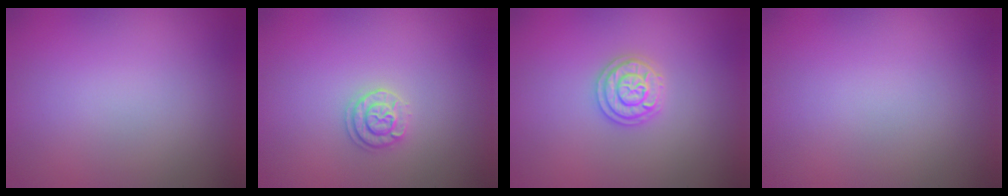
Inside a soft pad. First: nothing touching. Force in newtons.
{"total": 1.8, "press": 1.7, "slide": 0.3}
{"total": 2.3, "press": 2.3, "slide": 0.5}
{"total": 0.0}